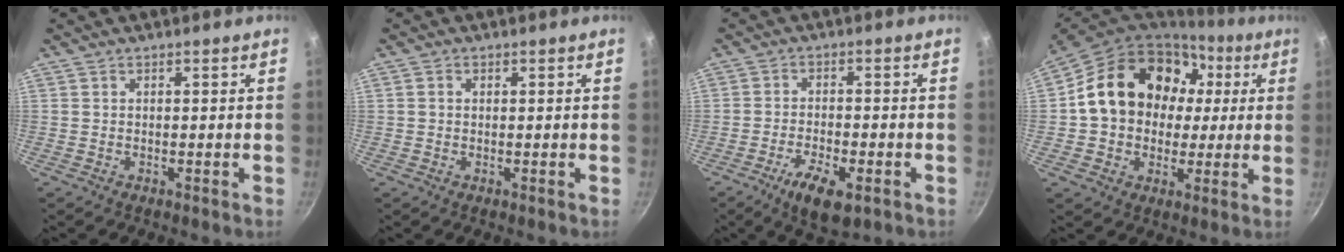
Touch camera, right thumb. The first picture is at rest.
{"total": 1.1, "force": [0.2, 0.9, 0.5], "torque": [-0.009, 0.006, 0.002]}
{"total": 8.4, "force": [-4.1, 3.2, 6.6], "torque": [-0.109, 0.013, -0.066]}
{"total": 21.3, "force": [3.7, 17.0, 12.3], "torque": [-0.188, 0.042, 0.063]}